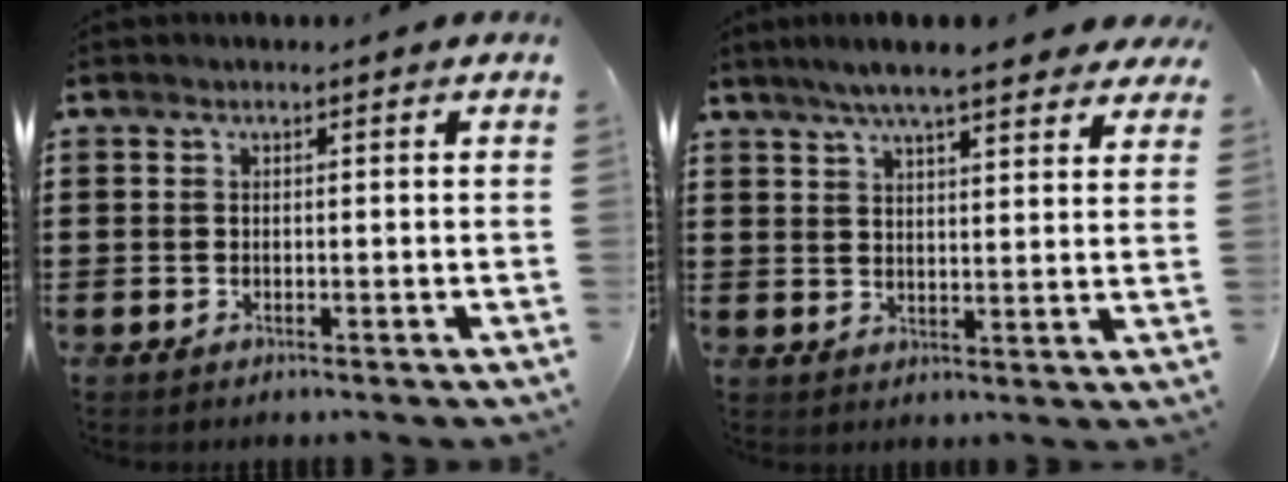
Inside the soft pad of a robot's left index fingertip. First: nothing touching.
{"total": 6.9, "force": [5.9, 0.7, 3.5], "torque": [-0.087, -0.012, 0.106]}